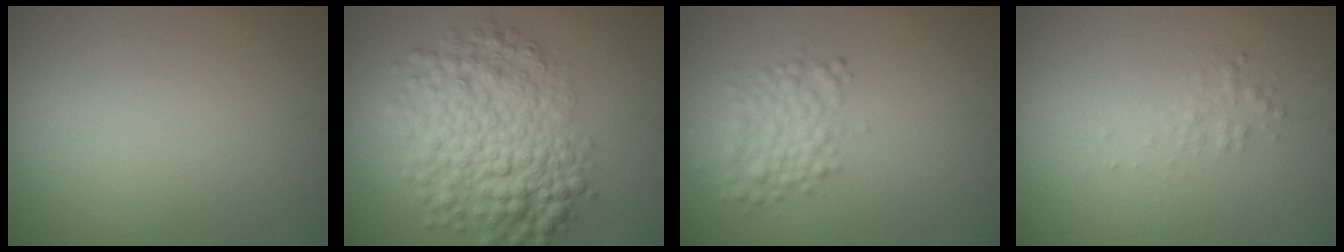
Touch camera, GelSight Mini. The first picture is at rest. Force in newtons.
{"total": 8.1, "press": 8.1, "slide": 0.2}
{"total": 3.1, "press": 3.1, "slide": 0.0}
{"total": 1.2, "press": 1.2, "slide": 0.0}